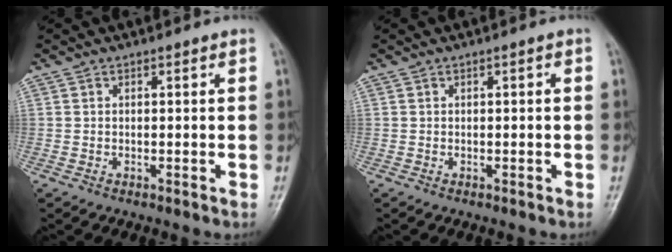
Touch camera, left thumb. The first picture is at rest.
{"total": 0.0}